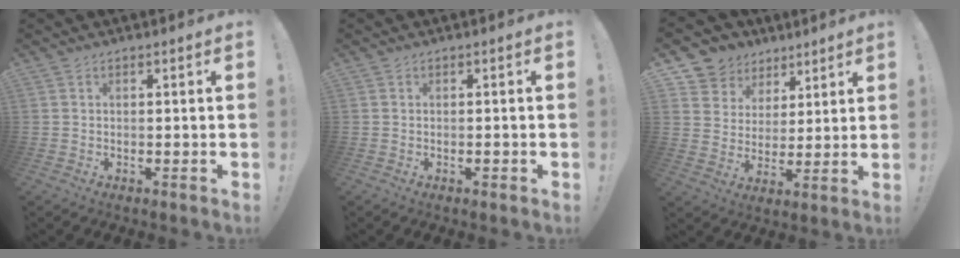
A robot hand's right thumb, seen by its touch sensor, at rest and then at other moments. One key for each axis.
{"total": 0.7, "fx": -0.5, "fy": 0.2, "fz": 0.3, "tx": -0.003, "ty": 0.000, "tz": -0.008}
{"total": 8.8, "fx": 4.9, "fy": 7.2, "fz": 1.2, "tx": -0.017, "ty": -0.040, "tz": 0.102}